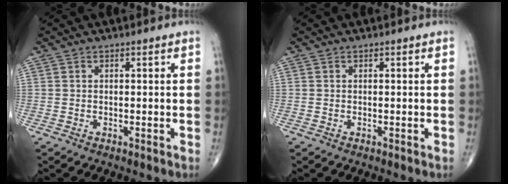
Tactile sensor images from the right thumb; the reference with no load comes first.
{"total": 0.0}